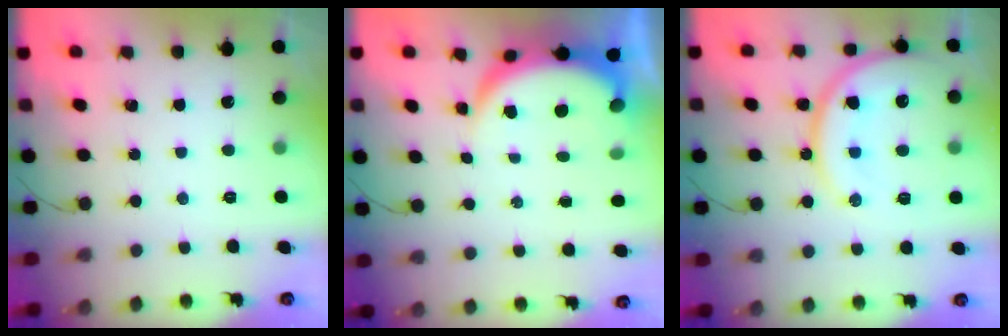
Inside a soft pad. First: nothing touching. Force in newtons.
{"total": 6.4, "press": 6.4, "slide": 0.9}
{"total": 18.2, "press": 18.0, "slide": 2.0}